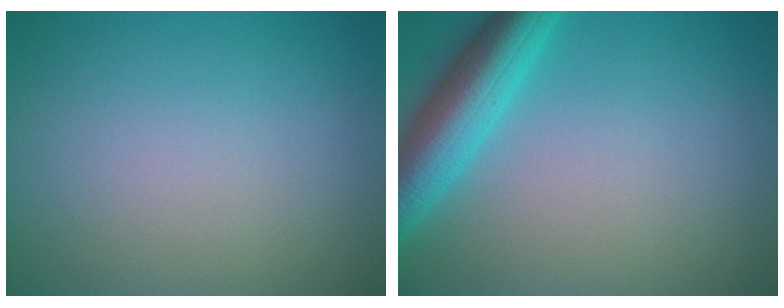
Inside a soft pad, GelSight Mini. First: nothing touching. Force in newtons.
{"total": 6.2, "press": 6.2, "slide": 0.3}